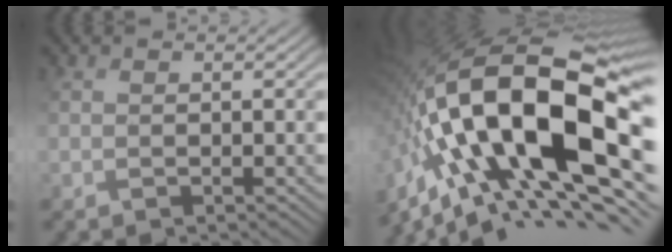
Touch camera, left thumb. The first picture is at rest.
{"total": 21.2, "force": [-3.1, 9.3, 18.8], "torque": [-0.358, -0.003, -0.064]}